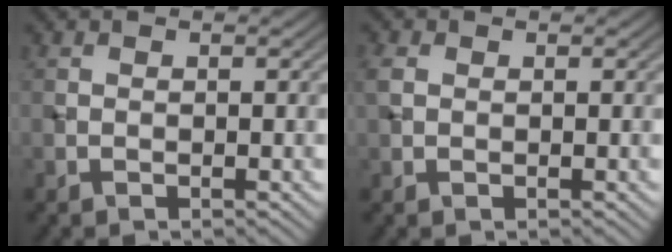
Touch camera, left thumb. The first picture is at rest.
{"total": 1.6, "force": [0.4, 1.2, 0.9], "torque": [-0.028, 0.005, 0.005]}